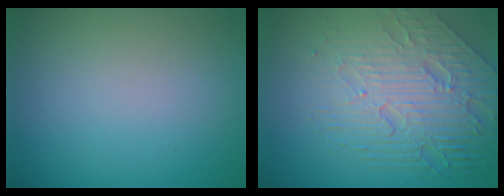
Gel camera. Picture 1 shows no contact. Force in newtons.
{"total": 8.3, "press": 5.6, "slide": 6.1}